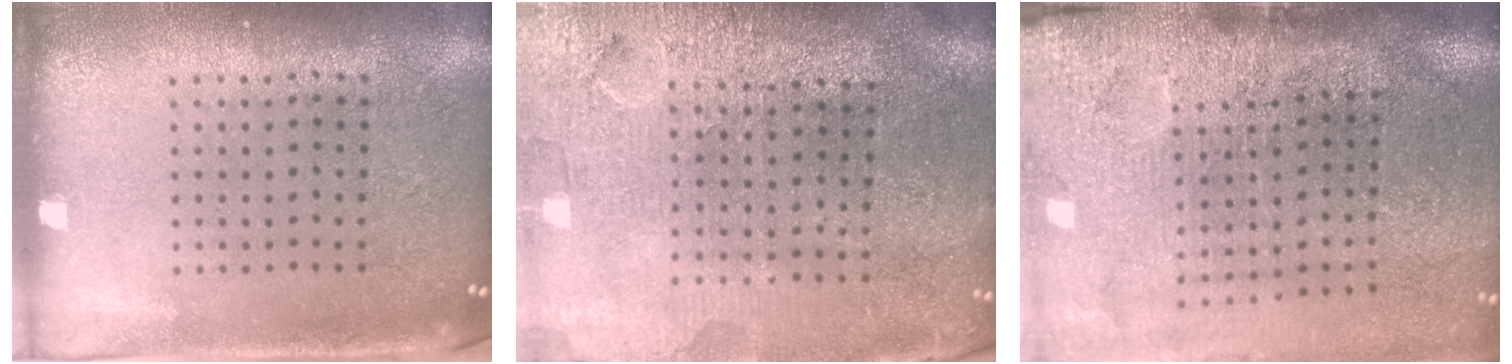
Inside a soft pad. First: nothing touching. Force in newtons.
{"total": 3.7, "press": 3.4, "slide": 1.4}
{"total": 4.8, "press": 3.7, "slide": 3.0}